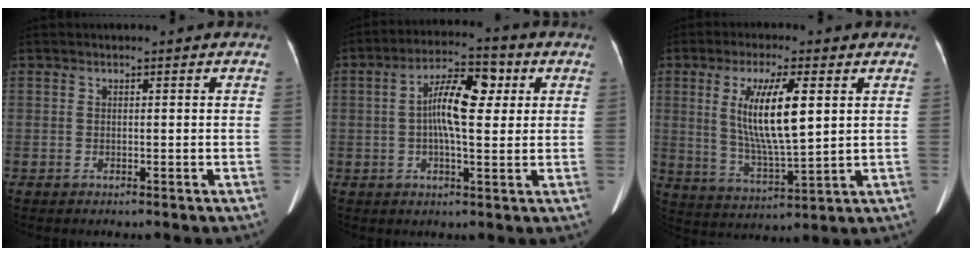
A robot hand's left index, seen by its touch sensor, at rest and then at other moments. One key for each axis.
{"total": 9.1, "fx": 1.1, "fy": 2.7, "fz": 8.7, "tx": -0.153, "ty": 0.019, "tz": 0.017}
{"total": 10.6, "fx": 2.4, "fy": 1.4, "fz": 10.2, "tx": -0.199, "ty": -0.015, "tz": 0.051}